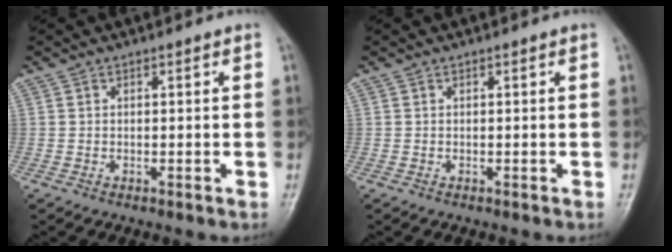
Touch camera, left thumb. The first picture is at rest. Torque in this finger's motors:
{"motor_torque": [0.12, -0.08, -0.06, -0.10, 0.00]}